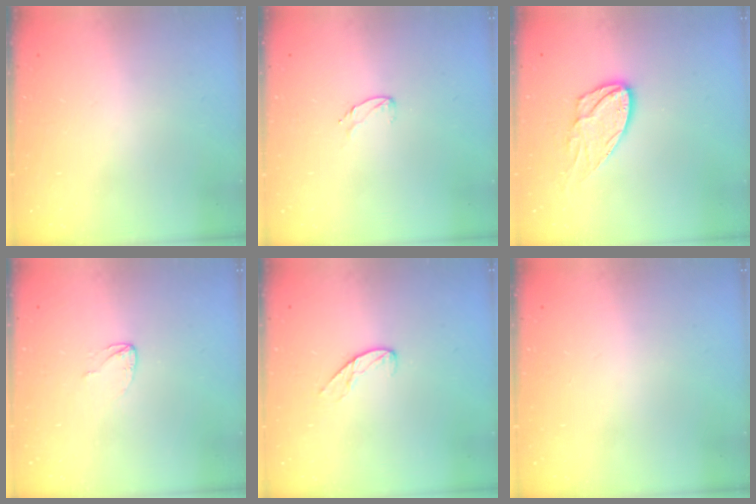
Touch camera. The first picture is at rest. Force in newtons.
{"total": 5.0, "press": 4.9, "slide": 0.4}
{"total": 10.8, "press": 10.7, "slide": 0.8}
{"total": 2.6, "press": 2.6, "slide": 0.0}
{"total": 7.2, "press": 7.2, "slide": 0.6}
{"total": 0.0}